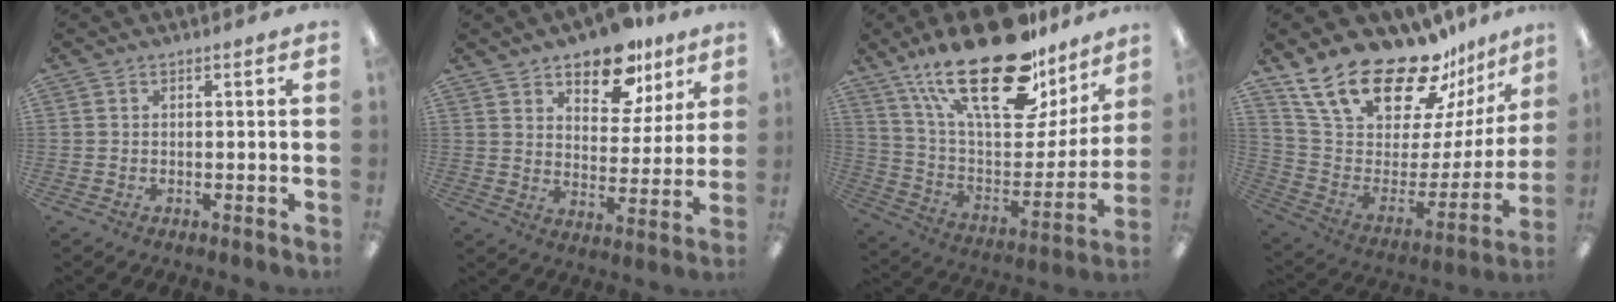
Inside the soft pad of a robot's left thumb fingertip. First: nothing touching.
{"total": 13.4, "force": [9.9, 6.7, 5.9], "torque": [-0.078, -0.058, 0.176]}
{"total": 30.6, "force": [19.4, 12.7, 19.9], "torque": [-0.326, -0.118, 0.329]}
{"total": 25.1, "force": [19.4, 9.0, 13.1], "torque": [-0.224, -0.131, 0.341]}